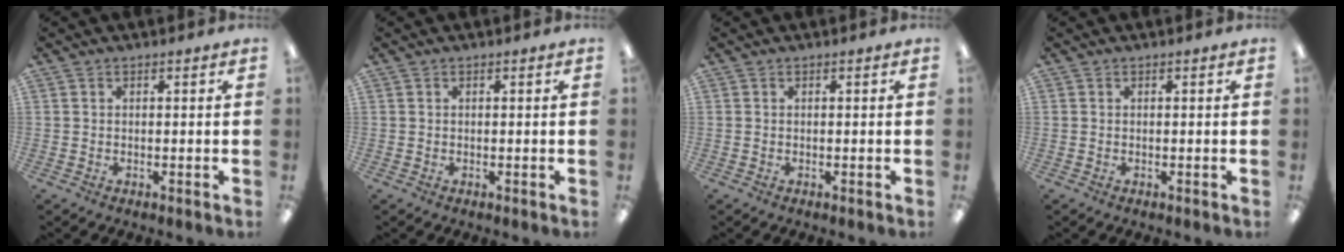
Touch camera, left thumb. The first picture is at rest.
{"total": 0.0}
{"total": 0.0}
{"total": 0.0}